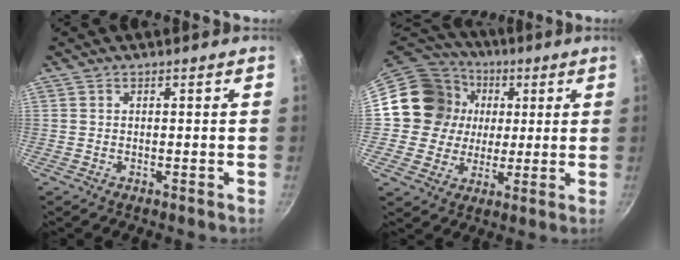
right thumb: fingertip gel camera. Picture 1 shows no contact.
{"total": 16.5, "force": [2.1, 15.5, 5.4], "torque": [-0.074, 0.018, 0.030]}